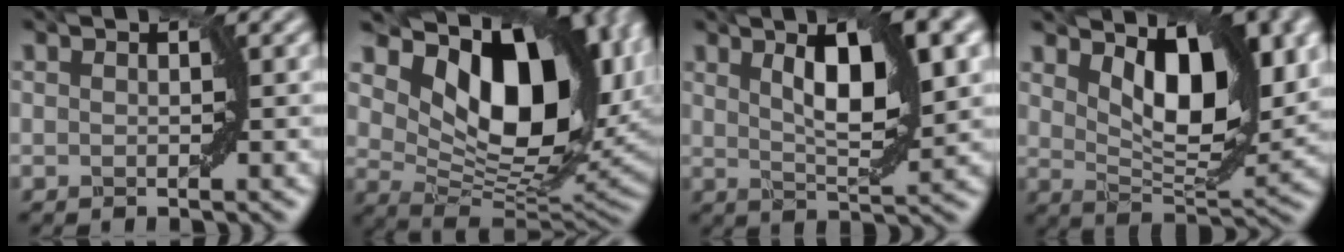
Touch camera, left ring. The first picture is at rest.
{"total": 15.7, "force": [5.8, 8.9, 11.5], "torque": [-0.162, -0.003, 0.109]}
{"total": 8.0, "force": [2.7, 2.3, 7.2], "torque": [-0.112, 0.005, 0.048]}
{"total": 8.9, "force": [3.2, 4.1, 7.2], "torque": [-0.115, -0.012, 0.054]}